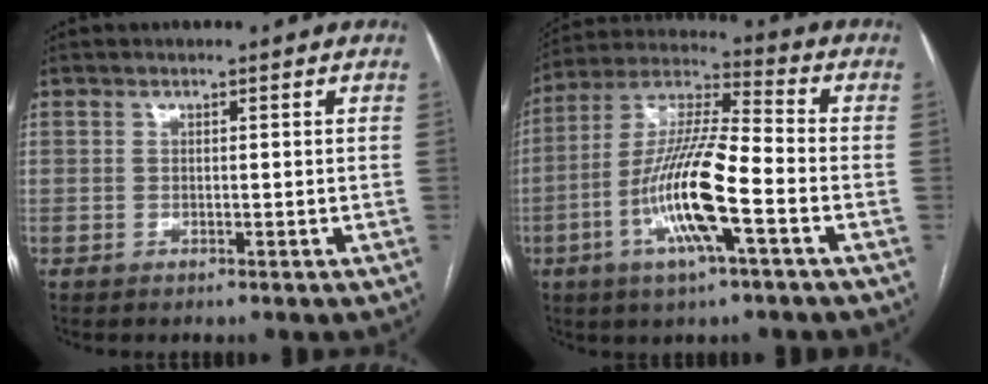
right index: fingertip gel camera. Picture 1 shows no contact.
{"total": 14.9, "force": [-4.7, 1.6, 14.1], "torque": [-0.282, -0.002, -0.091]}